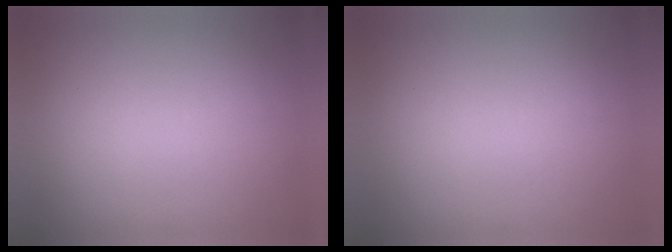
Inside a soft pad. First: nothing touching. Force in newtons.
{"total": 0.0}